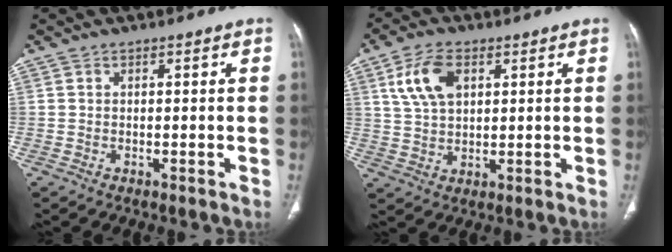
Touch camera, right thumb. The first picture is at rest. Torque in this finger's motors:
{"motor_torque": [-0.88, 1.07, 0.32, 0.09, 0.09]}